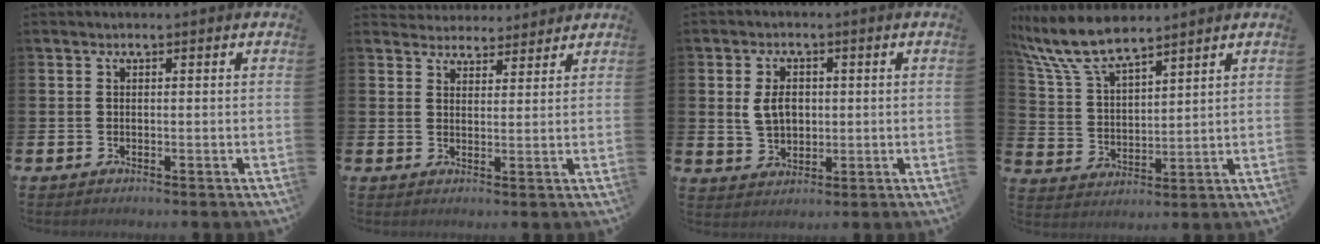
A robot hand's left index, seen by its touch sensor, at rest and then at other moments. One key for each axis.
{"total": 3.5, "fx": 3.4, "fy": 0.9, "fz": -0.5, "tx": 0.003, "ty": -0.019, "tz": 0.061}
{"total": 4.3, "fx": 1.0, "fy": 3.0, "fz": 2.9, "tx": -0.040, "ty": 0.004, "tz": 0.011}
{"total": 8.9, "fx": 7.9, "fy": 2.0, "fz": 3.6, "tx": -0.100, "ty": -0.026, "tz": 0.146}